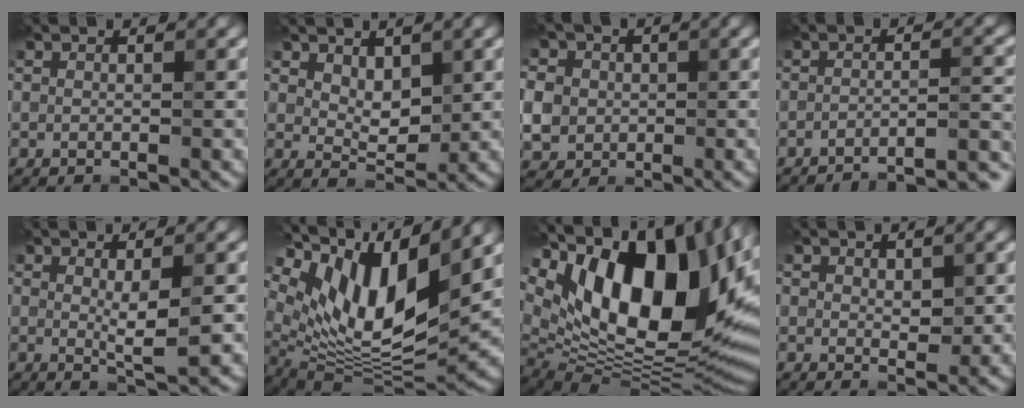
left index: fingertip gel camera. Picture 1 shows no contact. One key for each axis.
{"total": 3.1, "fx": 1.3, "fy": 1.7, "fz": 2.3, "tx": -0.044, "ty": -0.005, "tz": 0.027}
{"total": 6.7, "fx": 0.4, "fy": 6.0, "fz": 2.9, "tx": -0.073, "ty": 0.020, "tz": -0.005}
{"total": 8.2, "fx": -7.8, "fy": 1.4, "fz": 2.3, "tx": -0.016, "ty": 0.024, "tz": -0.097}
{"total": 3.1, "fx": 0.1, "fy": 0.5, "fz": 3.1, "tx": -0.057, "ty": -0.006, "tz": 0.004}
{"total": 14.4, "fx": 6.5, "fy": 5.6, "fz": 11.6, "tx": -0.215, "ty": 0.015, "tz": 0.118}
{"total": 19.2, "fx": 6.5, "fy": 10.0, "fz": 15.0, "tx": -0.264, "ty": 0.024, "tz": 0.113}
{"total": 1.9, "fx": 0.6, "fy": 1.1, "fz": 1.4, "tx": -0.022, "ty": -0.004, "tz": 0.013}